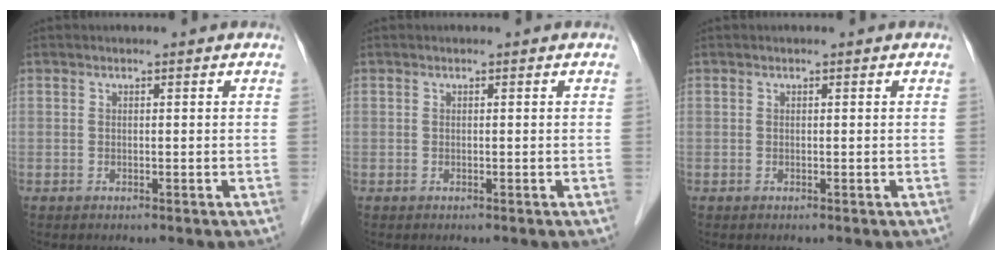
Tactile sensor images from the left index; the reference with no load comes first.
{"total": 0.0}
{"total": 0.0}